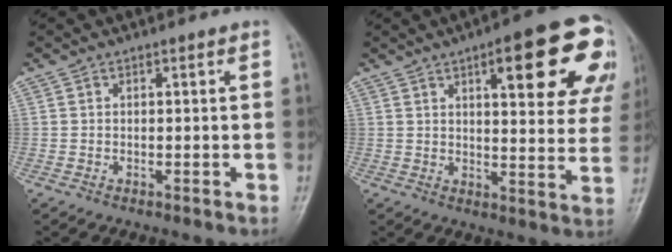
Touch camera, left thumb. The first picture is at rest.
{"total": 20.8, "force": [9.0, 6.2, 17.7], "torque": [-0.195, -0.016, 0.114]}